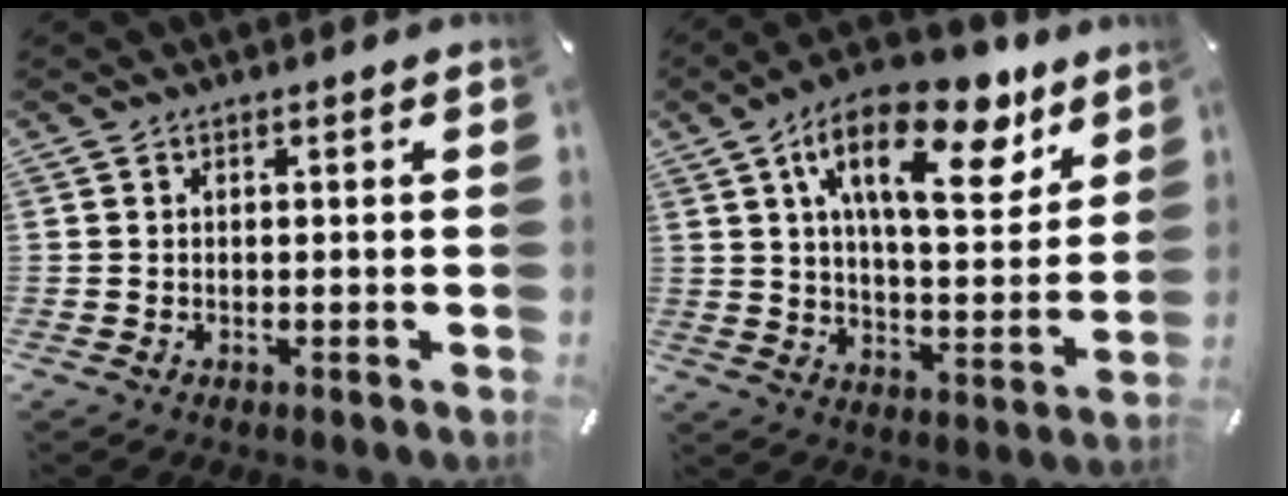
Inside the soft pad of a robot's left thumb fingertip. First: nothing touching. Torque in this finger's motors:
{"motor_torque": [2.25, 2.25, 1.52, -1.25, 0.51]}